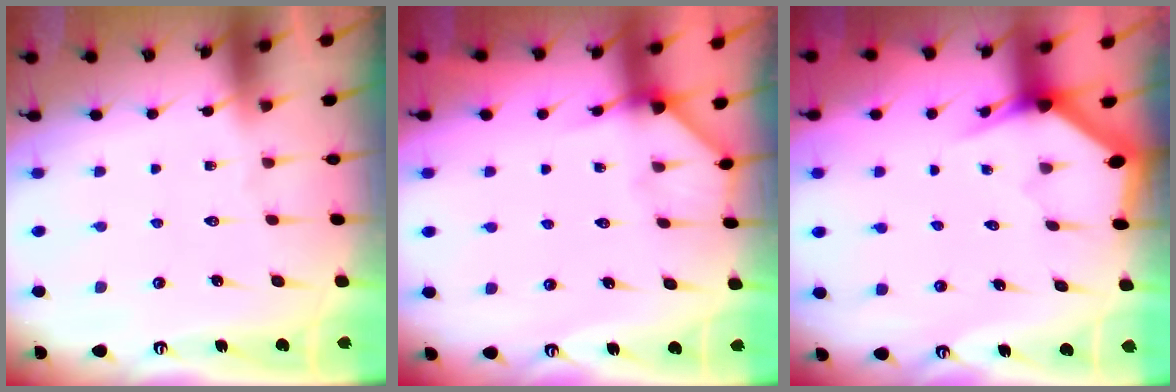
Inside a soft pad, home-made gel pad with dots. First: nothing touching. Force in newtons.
{"total": 3.5, "press": 3.5, "slide": 0.4}
{"total": 3.2, "press": 3.2, "slide": 0.1}